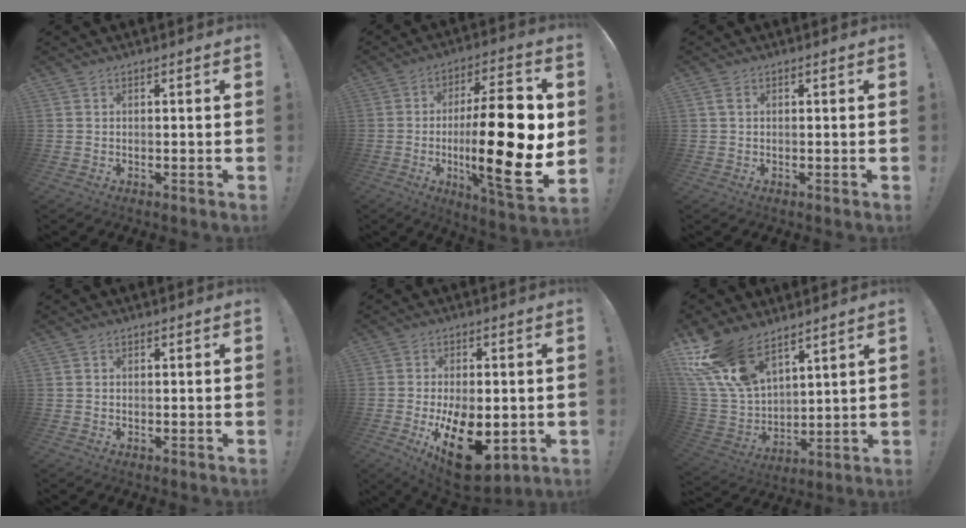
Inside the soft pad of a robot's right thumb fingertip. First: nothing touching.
{"total": 25.1, "force": [-1.5, 6.3, 24.2], "torque": [-0.389, -0.004, -0.025]}
{"total": 0.9, "force": [0.2, 0.3, 0.8], "torque": [-0.011, -0.001, 0.003]}
{"total": 0.0}
{"total": 17.6, "force": [-4.7, 9.5, 14.0], "torque": [-0.202, 0.014, -0.063]}
{"total": 17.2, "force": [12.1, 8.4, 8.8], "torque": [-0.201, -0.079, 0.230]}